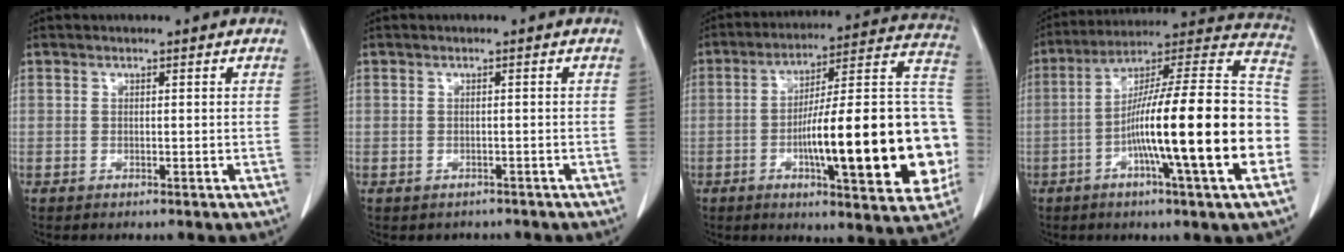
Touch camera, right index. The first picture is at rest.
{"total": 1.8, "force": [-1.4, 1.1, 0.0], "torque": [-0.007, 0.003, -0.018]}
{"total": 25.9, "force": [-5.2, 4.3, 25.0], "torque": [-0.289, 0.026, -0.072]}
{"total": 24.2, "force": [-5.8, 0.7, 23.5], "torque": [-0.308, 0.010, -0.101]}